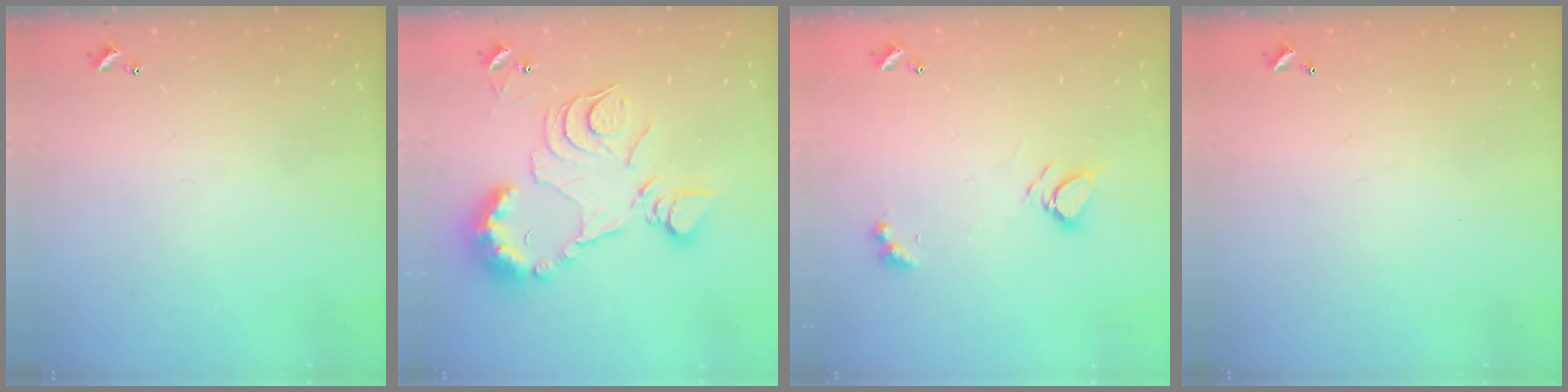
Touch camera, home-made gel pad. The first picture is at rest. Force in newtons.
{"total": 18.4, "press": 18.4, "slide": 1.7}
{"total": 5.2, "press": 5.2, "slide": 0.4}
{"total": 2.7, "press": 2.7, "slide": 0.1}